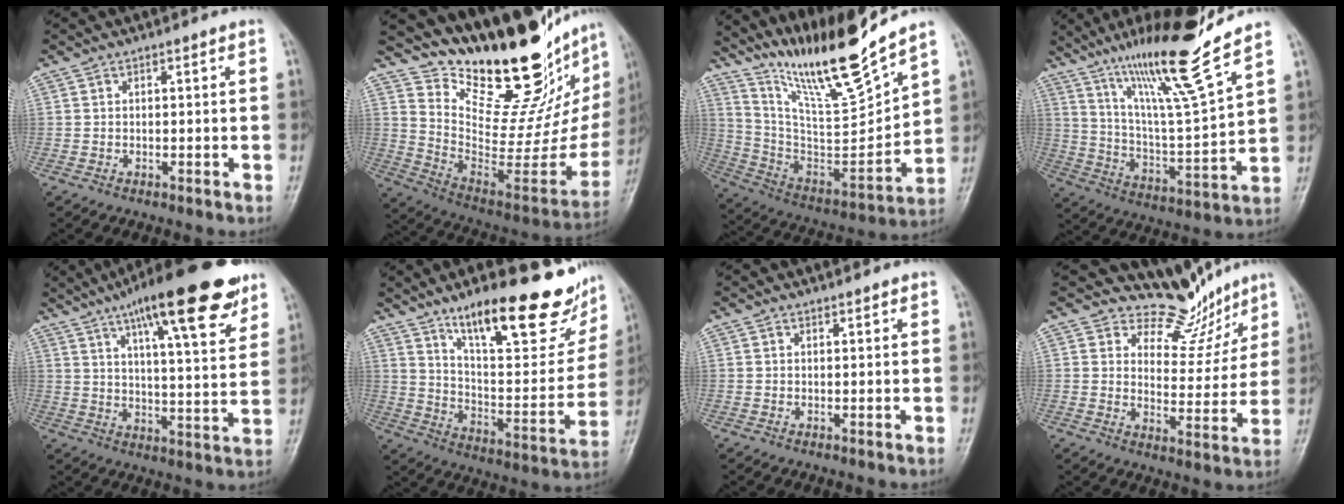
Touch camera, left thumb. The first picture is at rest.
{"total": 27.8, "force": [22.2, 8.4, 14.5], "torque": [-0.182, -0.154, 0.337]}
{"total": 19.6, "force": [16.3, 1.4, 10.8], "torque": [-0.153, -0.100, 0.307]}
{"total": 20.0, "force": [14.3, 1.0, 14.0], "torque": [-0.218, -0.076, 0.255]}
{"total": 21.7, "force": [13.4, 5.3, 16.2], "torque": [-0.221, -0.036, 0.201]}
{"total": 26.3, "force": [16.9, 7.9, 18.6], "torque": [-0.224, -0.068, 0.265]}
{"total": 0.7, "force": [0.7, 0.2, 0.1], "torque": [-0.004, -0.006, 0.010]}
{"total": 9.7, "force": [8.8, 4.2, 1.0], "torque": [0.023, -0.076, 0.130]}